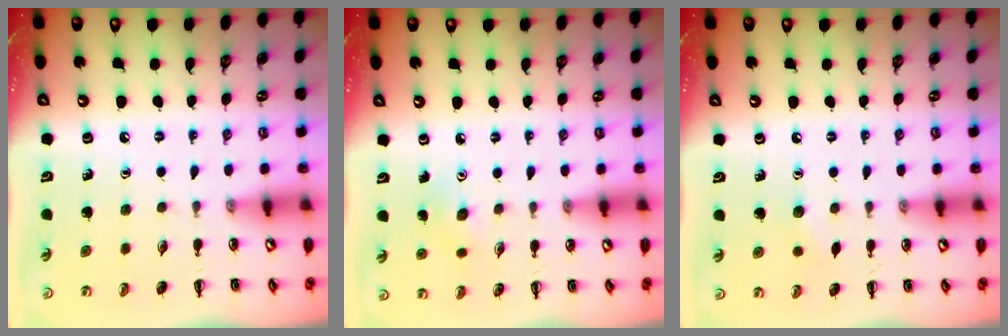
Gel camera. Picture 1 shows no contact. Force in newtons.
{"total": 3.6, "press": 3.5, "slide": 0.9}
{"total": 3.8, "press": 3.6, "slide": 1.0}